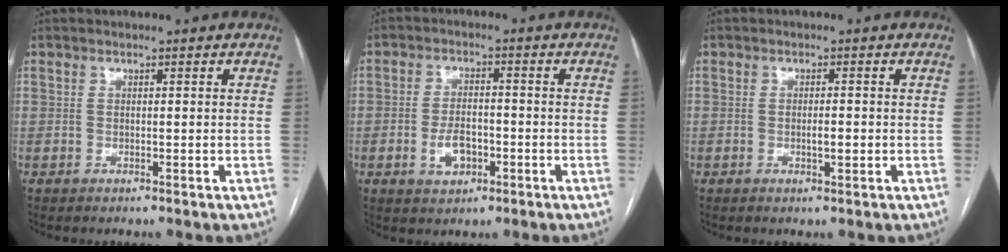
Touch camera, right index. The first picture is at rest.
{"total": 5.2, "force": [-1.8, 2.9, 3.8], "torque": [-0.074, 0.003, -0.027]}
{"total": 1.8, "force": [-0.3, 0.5, 1.7], "torque": [-0.028, 0.000, -0.001]}